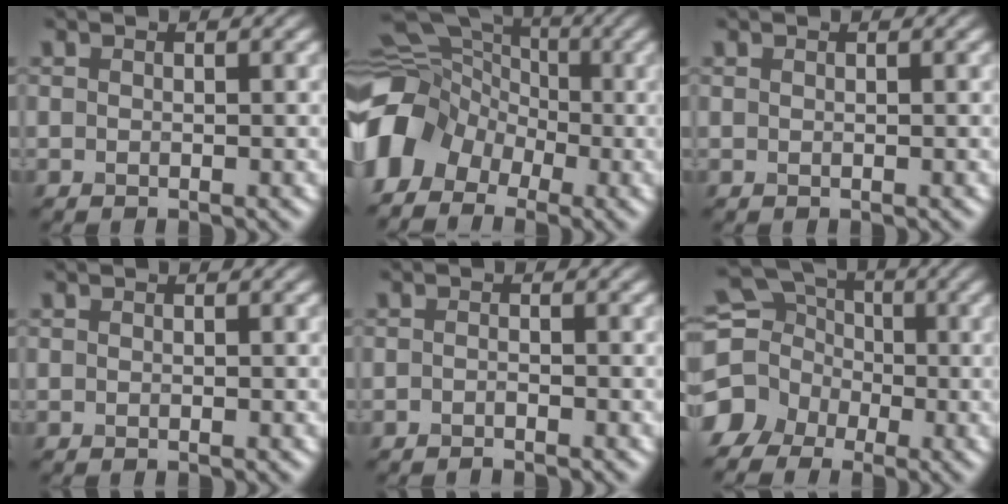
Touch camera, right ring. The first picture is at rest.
{"total": 8.9, "force": [-3.0, 6.8, 4.8], "torque": [-0.090, 0.002, -0.075]}
{"total": 0.0}
{"total": 0.0}
{"total": 0.8, "force": [-0.7, 0.1, 0.4], "torque": [-0.006, 0.000, -0.014]}
{"total": 7.3, "force": [-2.2, 6.4, 2.6], "torque": [-0.053, -0.003, -0.054]}